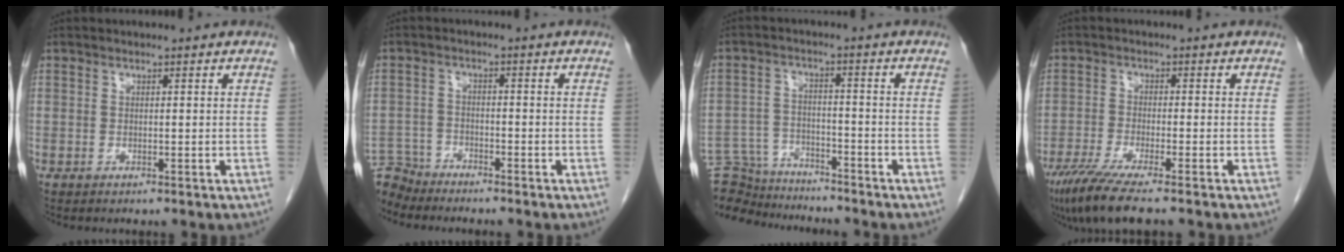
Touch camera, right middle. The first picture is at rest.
{"total": 5.2, "force": [-5.1, 1.0, -0.7], "torque": [0.021, -0.002, -0.096]}
{"total": 12.7, "force": [-12.1, 3.3, 2.2], "torque": [-0.048, 0.016, -0.189]}
{"total": 8.2, "force": [-6.3, 0.0, 5.4], "torque": [-0.091, -0.023, -0.107]}